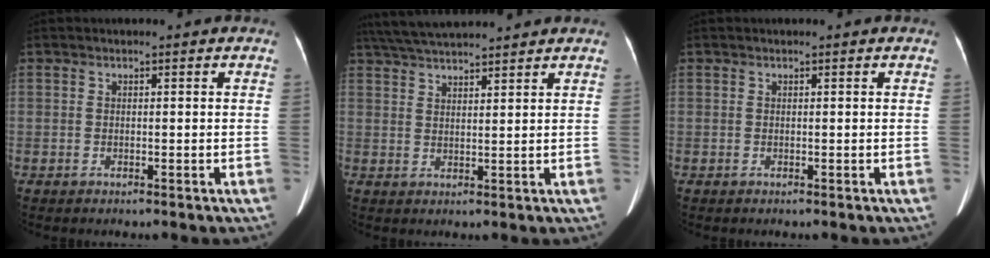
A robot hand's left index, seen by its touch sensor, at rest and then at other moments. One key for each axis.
{"total": 10.5, "fx": 9.5, "fy": 0.4, "fz": 4.4, "tx": -0.082, "ty": 0.024, "tz": 0.151}
{"total": 0.0}